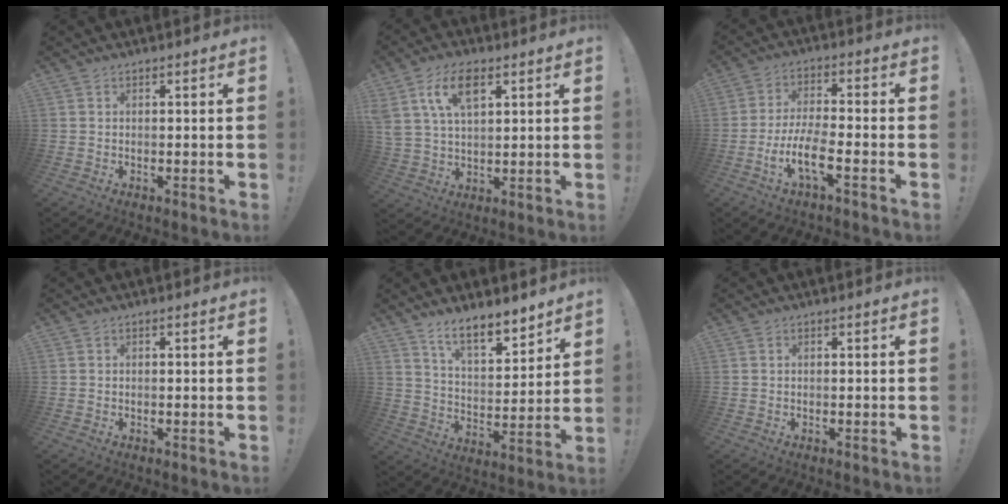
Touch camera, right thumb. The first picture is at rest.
{"total": 11.3, "force": [5.4, 6.1, 7.9], "torque": [-0.149, -0.002, 0.098]}
{"total": 10.4, "force": [-4.3, 3.0, 9.0], "torque": [-0.182, 0.000, -0.080]}
{"total": 0.0}
{"total": 11.0, "force": [9.0, 3.3, 5.3], "torque": [-0.089, -0.065, 0.165]}
{"total": 0.0}